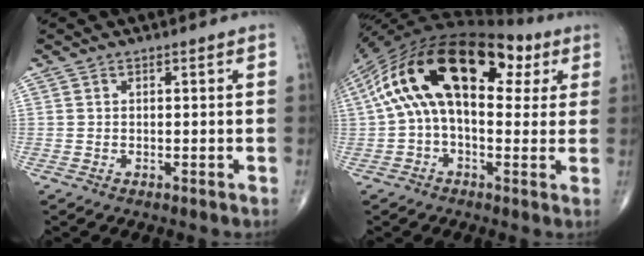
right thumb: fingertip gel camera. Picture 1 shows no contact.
{"total": 23.8, "force": [6.0, 13.0, 19.0], "torque": [-0.334, 0.059, 0.086]}